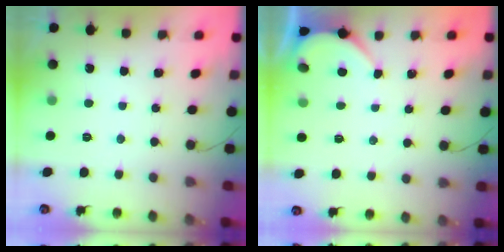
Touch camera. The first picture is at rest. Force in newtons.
{"total": 1.7, "press": 1.7, "slide": 0.2}